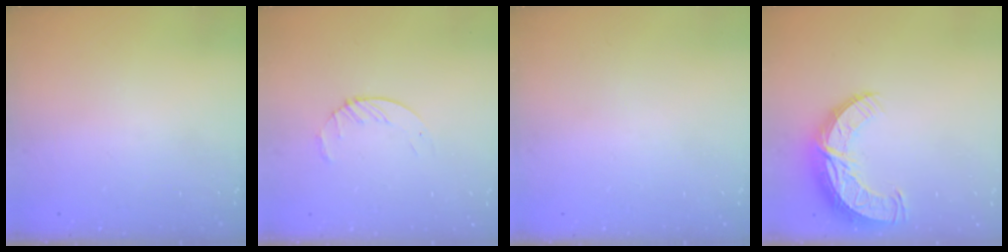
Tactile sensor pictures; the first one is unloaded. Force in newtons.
{"total": 3.8, "press": 3.8, "slide": 0.4}
{"total": 0.0}
{"total": 11.7, "press": 11.7, "slide": 0.9}